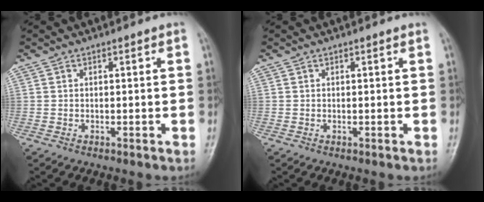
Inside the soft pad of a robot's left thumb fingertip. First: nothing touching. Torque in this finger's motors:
{"motor_torque": [0.00, 0.00, 0.00, 0.00, 0.00]}